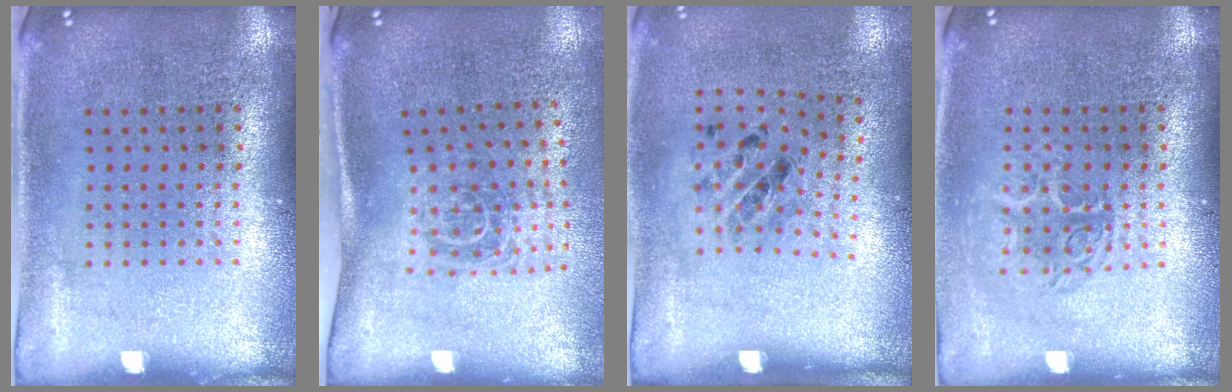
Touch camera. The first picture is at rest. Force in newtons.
{"total": 1.8, "press": 1.2, "slide": 1.3}
{"total": 1.2, "press": 0.6, "slide": 1.1}
{"total": 1.4, "press": 1.1, "slide": 0.7}